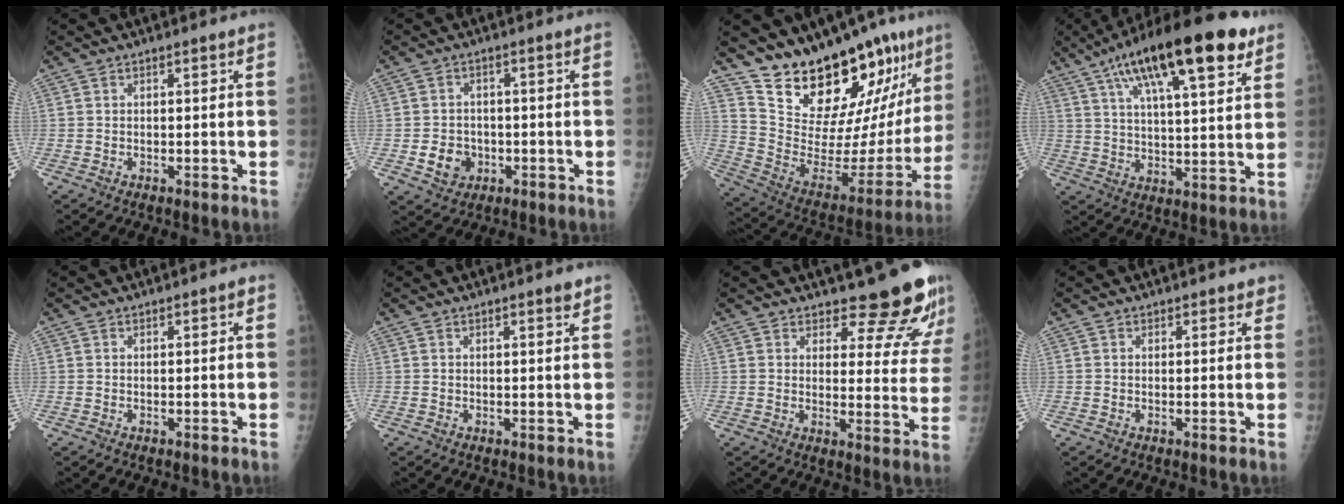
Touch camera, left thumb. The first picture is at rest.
{"total": 5.2, "force": [-1.4, 4.5, 2.2], "torque": [-0.017, 0.007, -0.018]}
{"total": 24.4, "force": [19.0, 7.3, 13.4], "torque": [-0.164, -0.121, 0.299]}
{"total": 22.3, "force": [12.2, 6.5, 17.5], "torque": [-0.269, -0.015, 0.193]}
{"total": 0.8, "force": [0.5, 0.3, 0.5], "torque": [-0.004, 0.000, 0.006]}
{"total": 1.8, "force": [1.3, 0.2, 1.2], "torque": [-0.014, -0.008, 0.017]}
{"total": 12.9, "force": [11.6, 3.3, 4.5], "torque": [-0.017, -0.100, 0.134]}
{"total": 1.7, "force": [1.3, 0.9, 0.4], "torque": [0.017, -0.006, 0.011]}